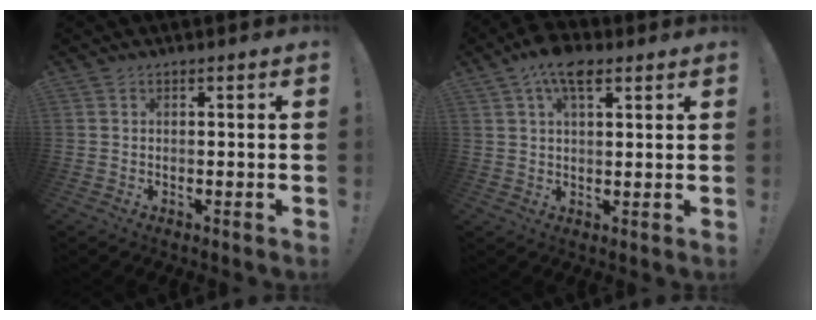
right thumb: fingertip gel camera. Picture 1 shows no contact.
{"total": 8.8, "force": [4.9, 3.9, 6.2], "torque": [-0.109, -0.012, 0.089]}